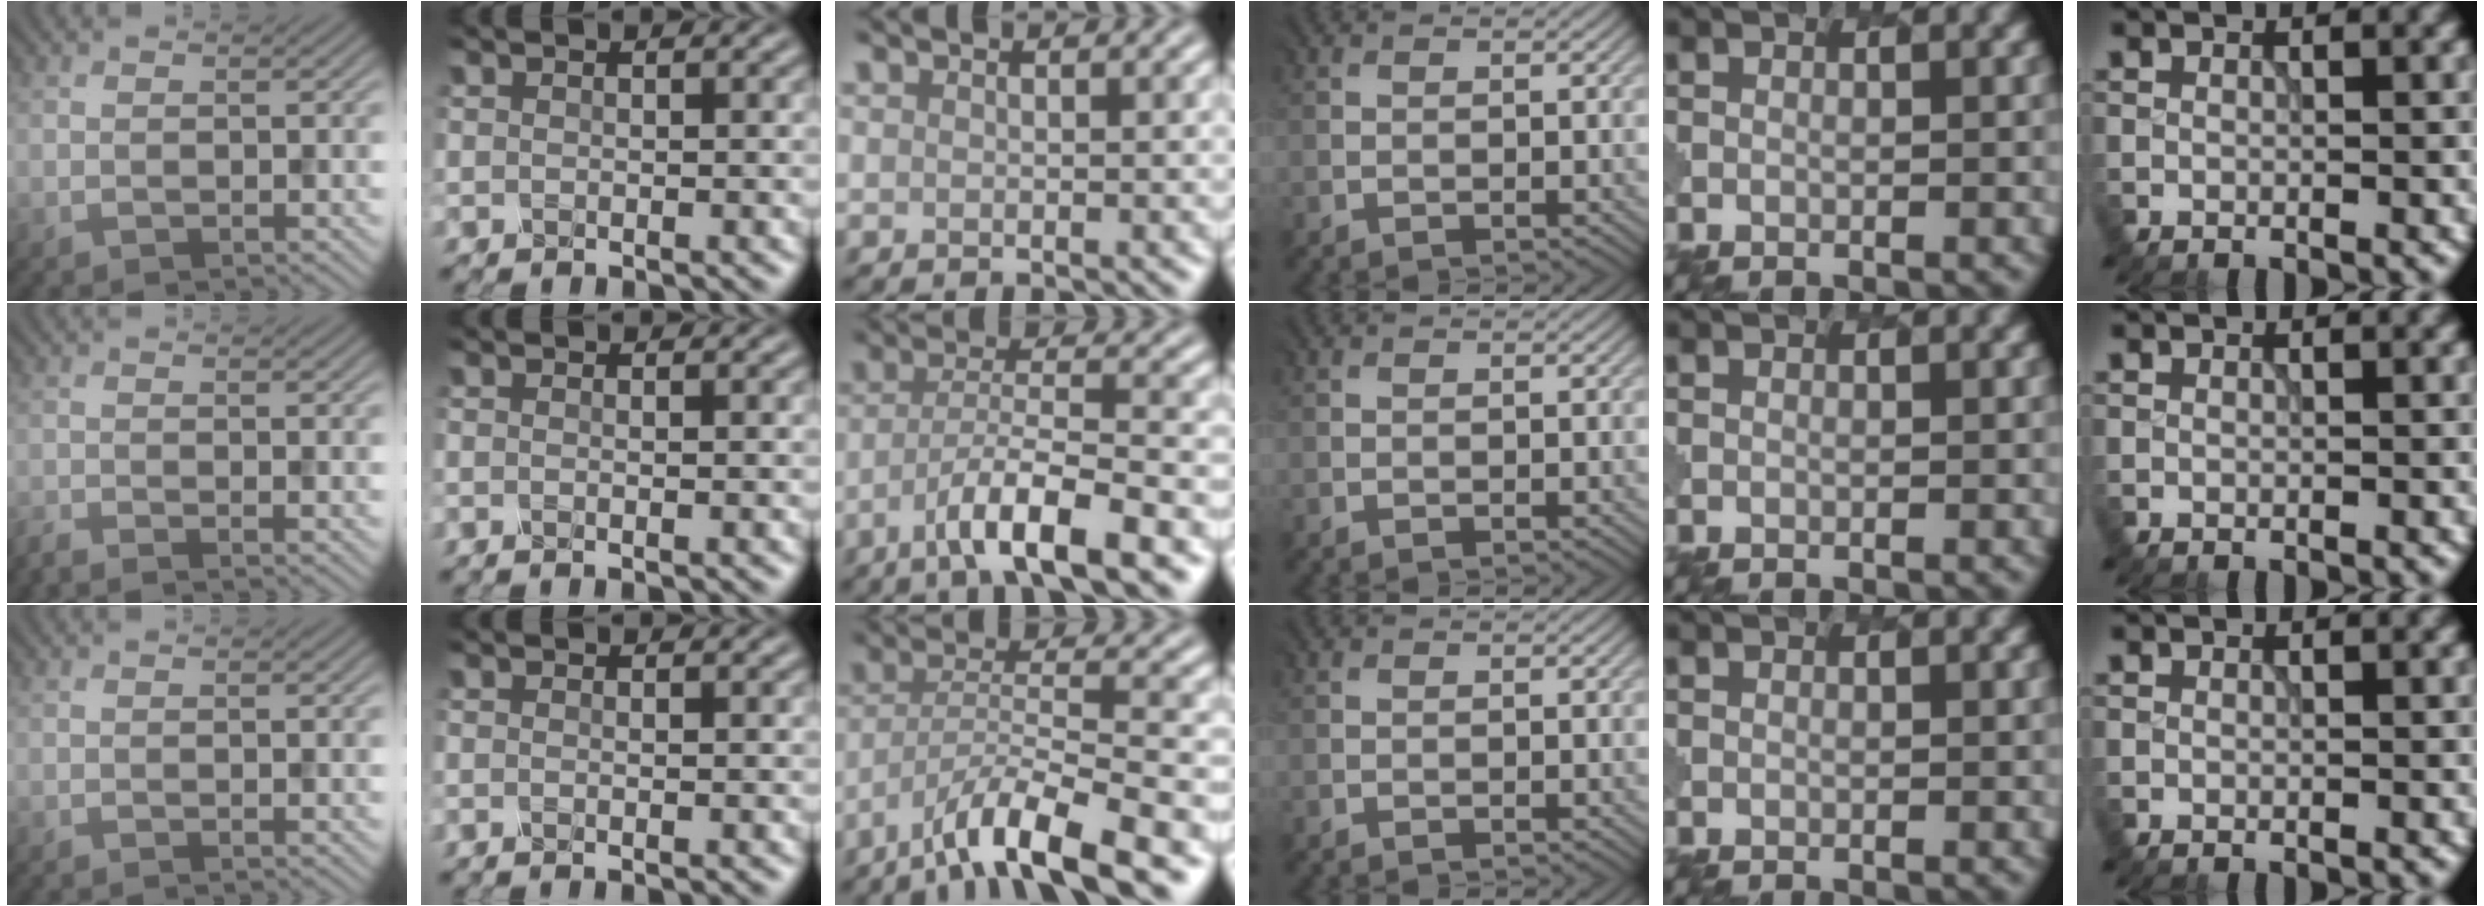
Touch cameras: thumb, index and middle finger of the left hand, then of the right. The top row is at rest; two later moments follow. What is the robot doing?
{"motion": "dispense", "object": "oil cruet"}